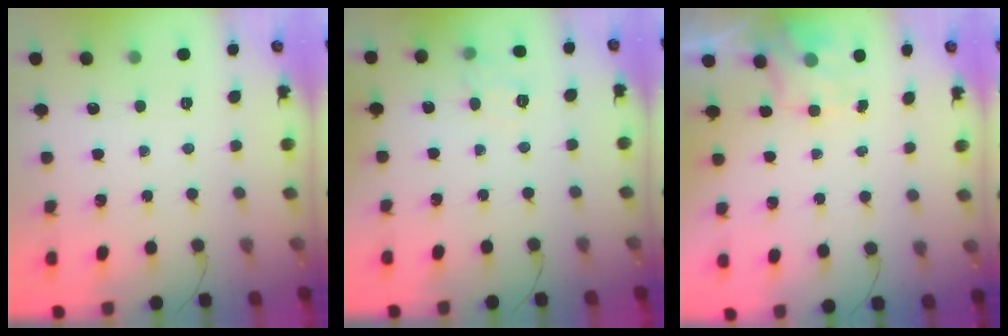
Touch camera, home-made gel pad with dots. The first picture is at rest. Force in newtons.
{"total": 4.8, "press": 4.6, "slide": 1.5}
{"total": 1.5, "press": 1.3, "slide": 0.8}